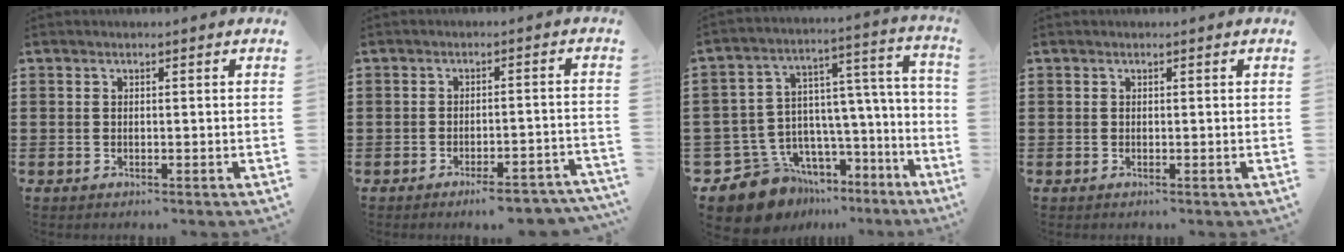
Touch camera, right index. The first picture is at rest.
{"total": 4.0, "force": [-3.7, 0.3, 1.6], "torque": [-0.025, -0.001, -0.070]}
{"total": 9.9, "force": [-8.4, 4.7, 2.6], "torque": [-0.072, -0.001, -0.159]}
{"total": 0.0}